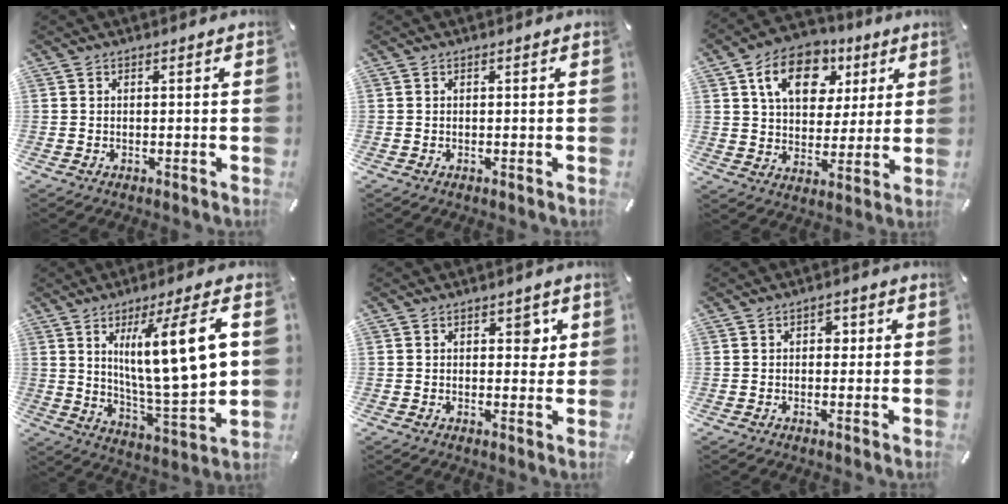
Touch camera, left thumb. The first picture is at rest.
{"total": 0.0}
{"total": 14.1, "force": [6.4, 10.2, 7.4], "torque": [-0.122, -0.014, 0.117]}
{"total": 17.8, "force": [6.2, 3.4, 16.3], "torque": [-0.280, -0.028, 0.084]}
{"total": 3.7, "force": [1.3, 2.2, 2.7], "torque": [-0.017, -0.009, 0.011]}
{"total": 2.0, "force": [0.1, 1.6, 1.3], "torque": [-0.011, 0.003, -0.006]}